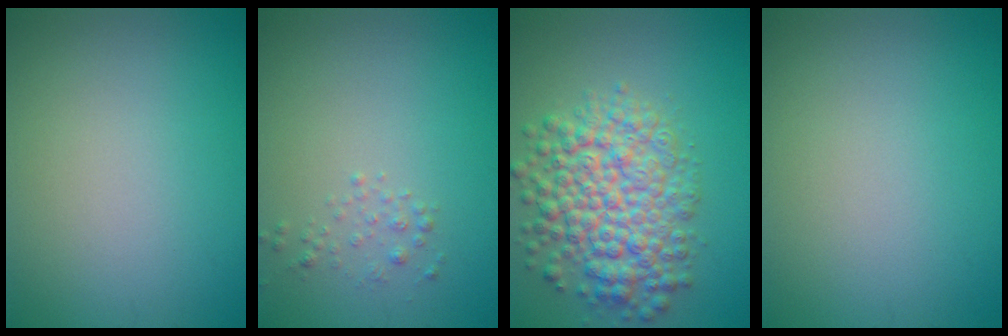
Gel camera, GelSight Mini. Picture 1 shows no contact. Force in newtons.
{"total": 0.9, "press": 0.9, "slide": 0.0}
{"total": 7.5, "press": 7.5, "slide": 0.3}
{"total": 0.0}